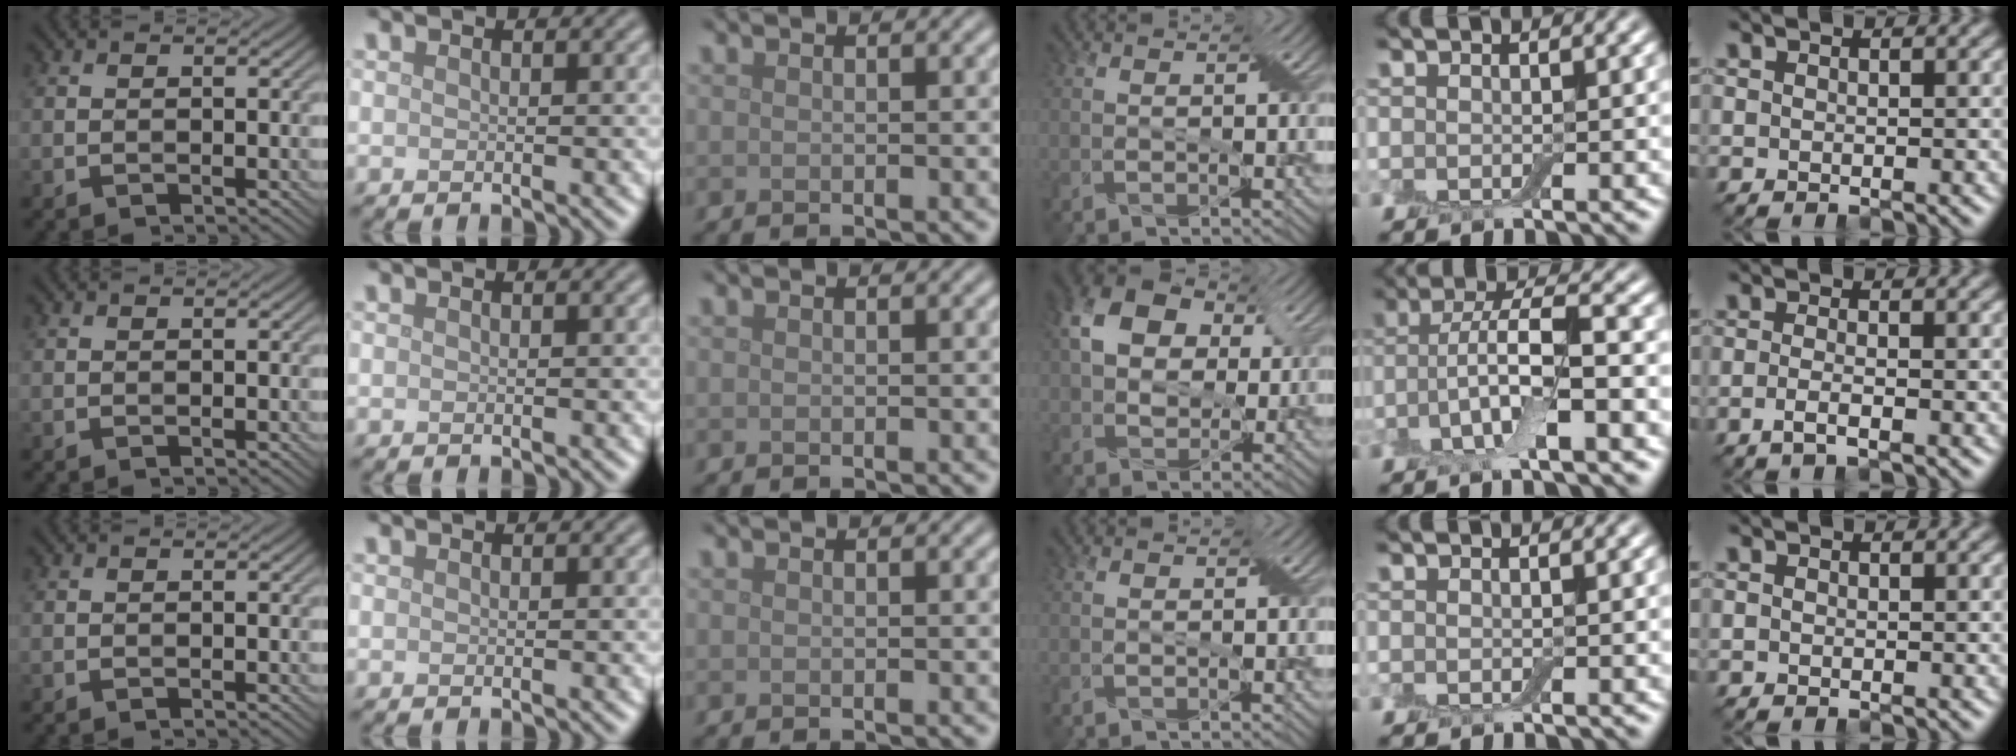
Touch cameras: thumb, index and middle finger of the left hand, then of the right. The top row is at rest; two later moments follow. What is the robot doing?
{"motion": "wipe", "object": "dish"}